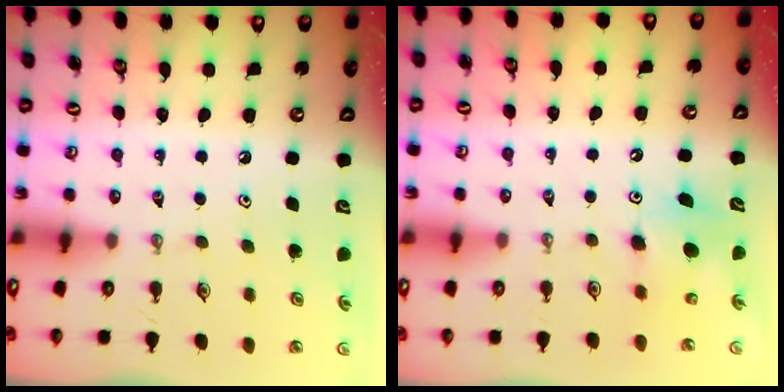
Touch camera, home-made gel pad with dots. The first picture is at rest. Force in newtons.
{"total": 7.9, "press": 7.9, "slide": 0.8}